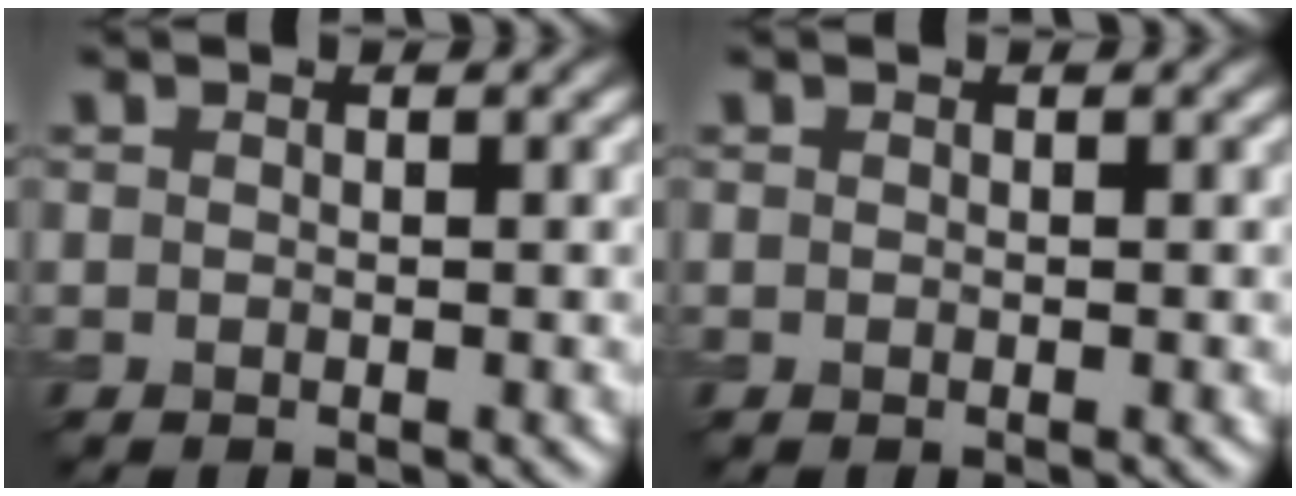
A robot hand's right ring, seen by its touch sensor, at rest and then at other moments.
{"total": 0.0}